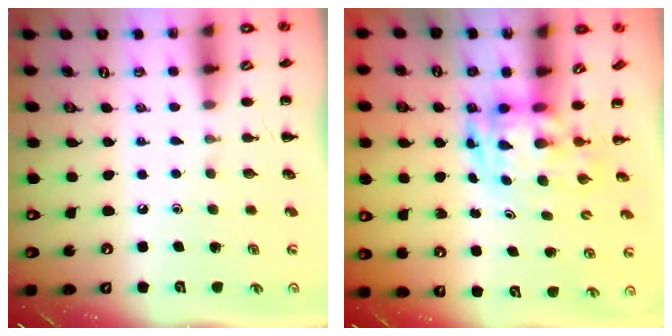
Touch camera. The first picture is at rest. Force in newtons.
{"total": 3.6, "press": 3.5, "slide": 0.8}